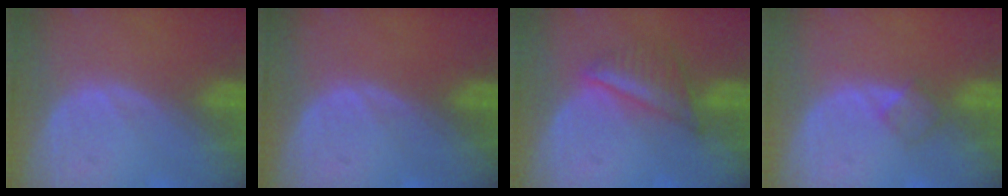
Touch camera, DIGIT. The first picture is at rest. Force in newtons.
{"total": 0.0}
{"total": 5.3, "press": 5.3, "slide": 0.2}
{"total": 2.0, "press": 2.0, "slide": 0.2}